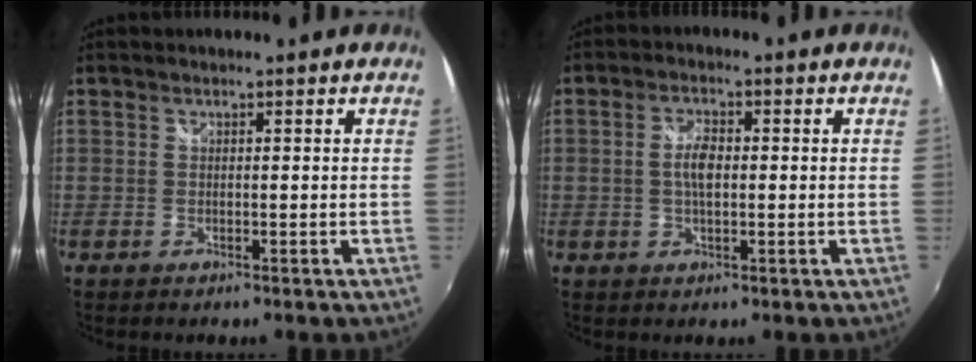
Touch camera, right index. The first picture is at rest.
{"total": 4.1, "force": [-0.1, 1.9, 3.6], "torque": [-0.072, 0.005, -0.002]}